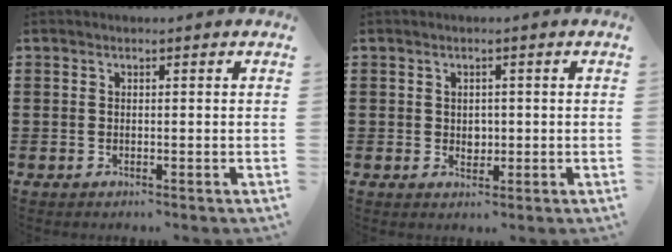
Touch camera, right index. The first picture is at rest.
{"total": 1.7, "force": [0.1, 1.5, 0.8], "torque": [-0.011, 0.004, -0.002]}